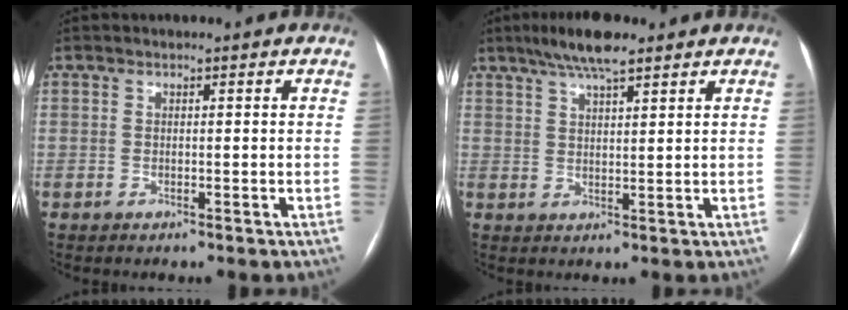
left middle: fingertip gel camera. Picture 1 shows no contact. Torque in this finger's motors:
{"motor_torque": [0.77, -0.75, 0.10, 0.02]}